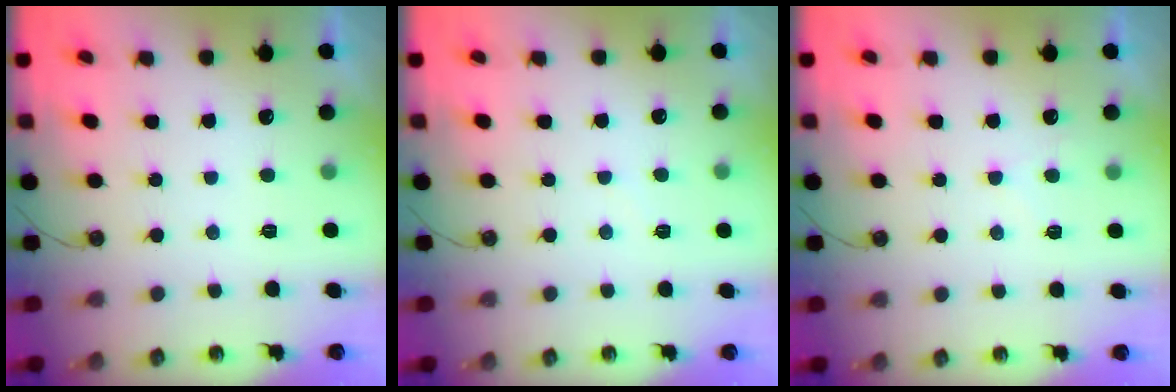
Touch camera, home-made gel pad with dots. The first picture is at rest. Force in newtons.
{"total": 2.9, "press": 2.9, "slide": 0.4}
{"total": 4.1, "press": 4.1, "slide": 0.5}